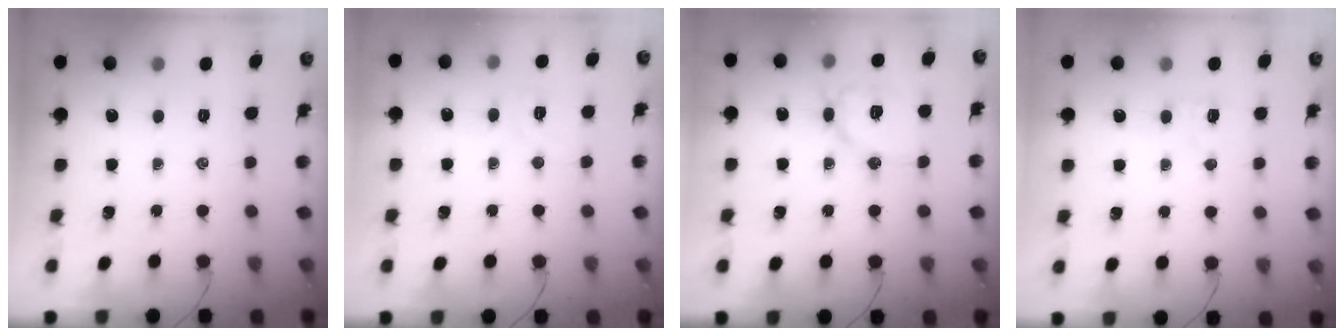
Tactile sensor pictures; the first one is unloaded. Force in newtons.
{"total": 5.9, "press": 5.7, "slide": 1.5}
{"total": 11.8, "press": 11.8, "slide": 0.7}
{"total": 2.9, "press": 2.8, "slide": 1.0}